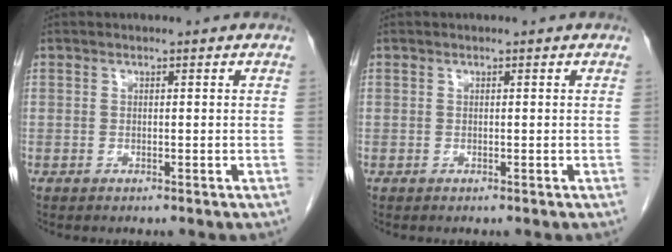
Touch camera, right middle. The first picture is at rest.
{"total": 0.0}